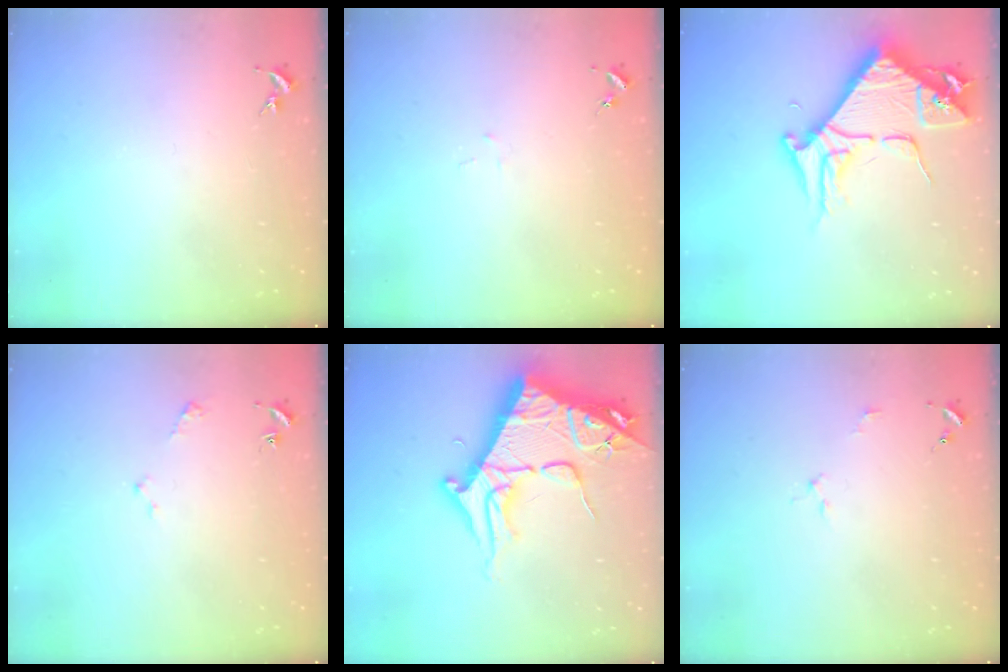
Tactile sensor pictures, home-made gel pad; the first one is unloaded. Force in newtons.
{"total": 1.0, "press": 1.0, "slide": 0.1}
{"total": 8.3, "press": 8.2, "slide": 0.9}
{"total": 1.6, "press": 1.6, "slide": 0.2}
{"total": 12.0, "press": 11.9, "slide": 1.4}
{"total": 2.0, "press": 2.0, "slide": 0.1}